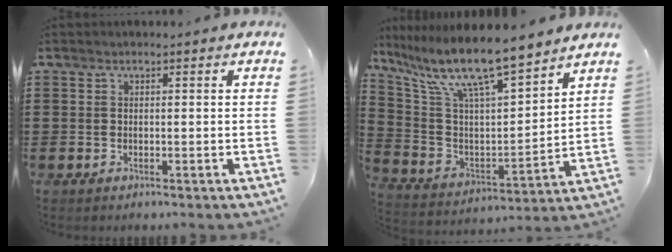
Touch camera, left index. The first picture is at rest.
{"total": 12.0, "force": [9.8, 1.4, 6.8], "torque": [-0.170, -0.061, 0.167]}